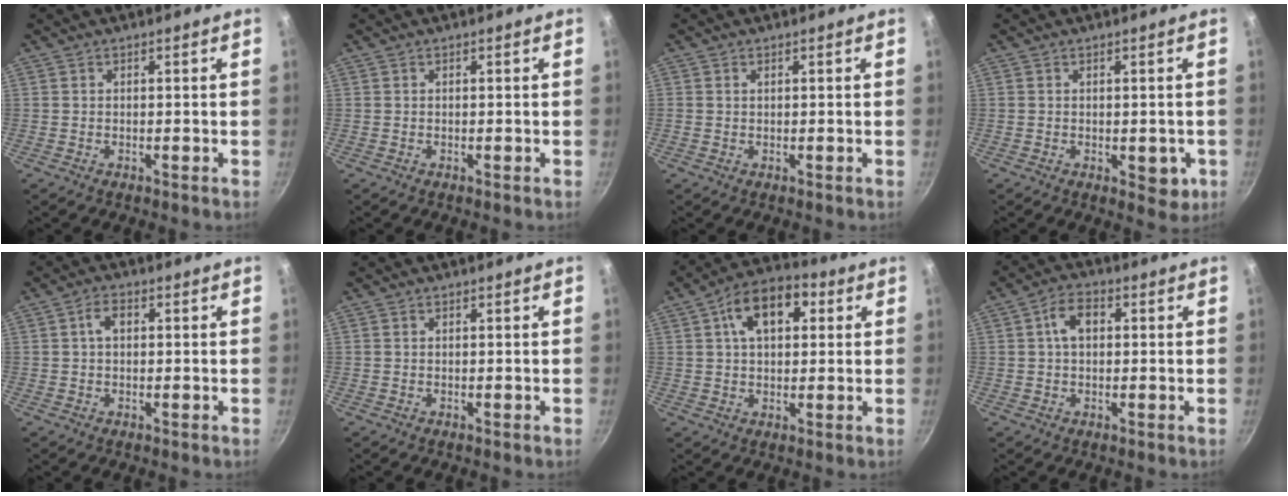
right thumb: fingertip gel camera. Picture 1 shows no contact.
{"total": 0.0}
{"total": 0.7, "force": [0.3, 0.5, 0.3], "torque": [-0.005, 0.002, 0.005]}
{"total": 4.6, "force": [-1.1, 2.6, 3.7], "torque": [-0.026, 0.002, -0.010]}
{"total": 3.4, "force": [0.6, 2.2, 2.4], "torque": [-0.036, 0.008, 0.007]}
{"total": 0.0}
{"total": 12.0, "force": [3.7, 7.3, 8.7], "torque": [-0.106, 0.014, 0.045]}
{"total": 5.6, "force": [1.0, 3.7, 4.1], "torque": [-0.056, 0.013, 0.011]}